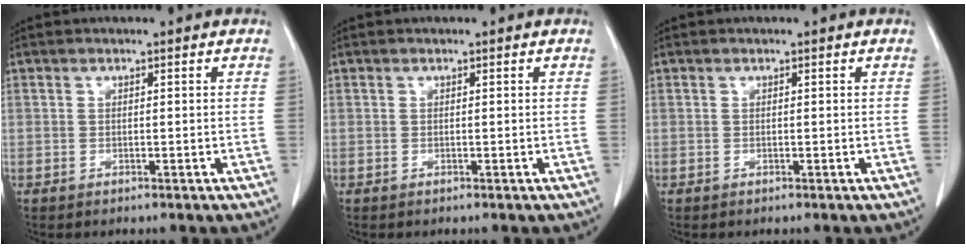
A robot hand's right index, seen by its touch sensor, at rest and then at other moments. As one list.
[{"total": 0.0}, {"total": 0.0}]